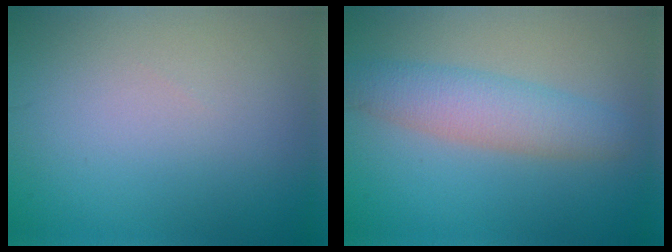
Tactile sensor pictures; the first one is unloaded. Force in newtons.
{"total": 4.3, "press": 4.3, "slide": 0.2}